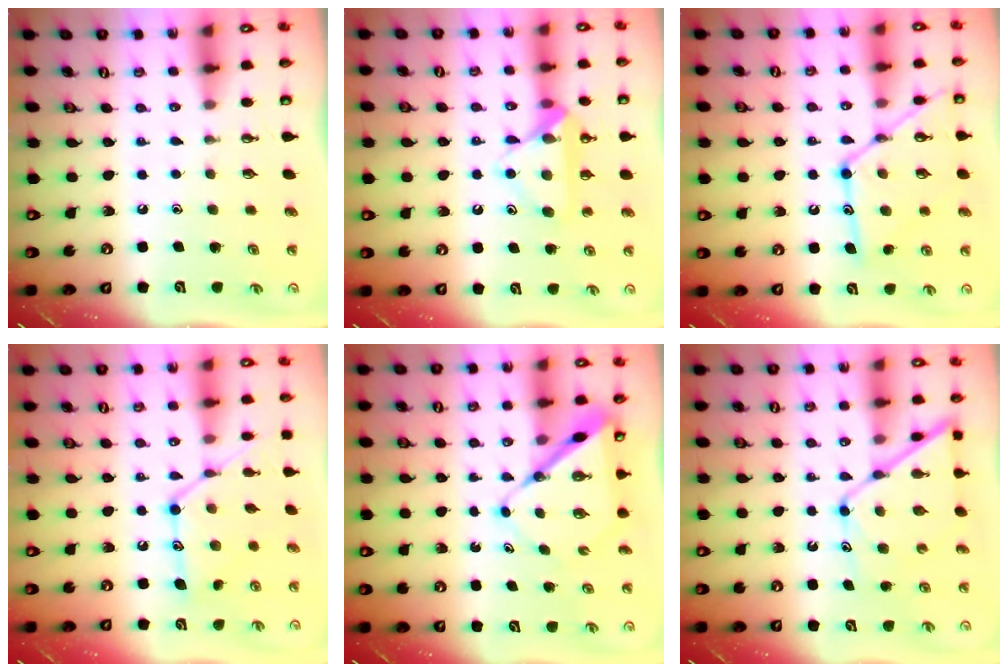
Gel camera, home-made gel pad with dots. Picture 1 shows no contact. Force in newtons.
{"total": 12.7, "press": 12.6, "slide": 0.8}
{"total": 17.5, "press": 17.4, "slide": 1.5}
{"total": 15.2, "press": 15.1, "slide": 1.1}
{"total": 8.9, "press": 8.9, "slide": 0.9}
{"total": 12.3, "press": 12.3, "slide": 1.1}